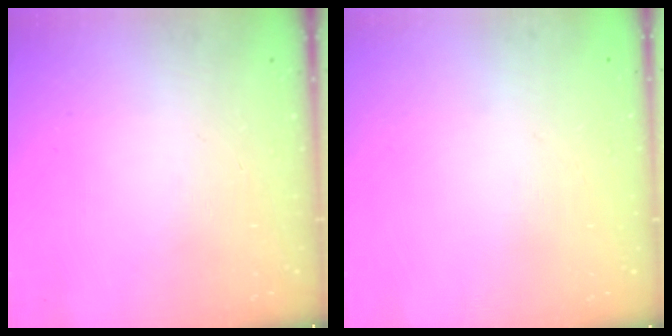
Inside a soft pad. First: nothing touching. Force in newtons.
{"total": 0.0}